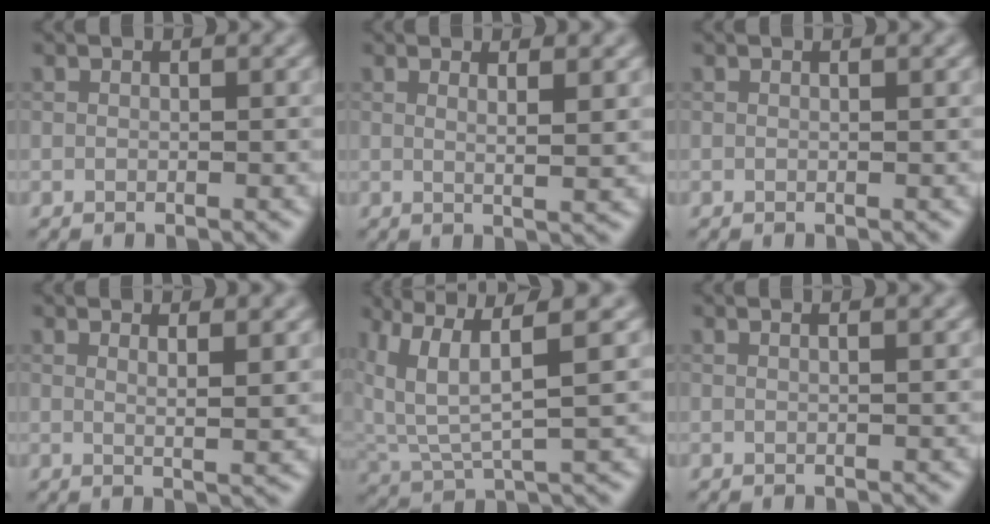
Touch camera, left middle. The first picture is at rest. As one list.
[{"total": 2.6, "force": [0.9, 0.7, 2.3], "torque": [-0.027, 0.004, 0.009]}, {"total": 0.6, "force": [0.3, 0.3, 0.5], "torque": [-0.001, 0.000, -0.001]}, {"total": 2.7, "force": [1.2, 0.7, 2.3], "torque": [-0.025, 0.002, 0.016]}, {"total": 5.7, "force": [2.6, 1.7, 4.8], "torque": [-0.111, -0.003, 0.062]}, {"total": 2.5, "force": [1.0, 1.3, 1.9], "torque": [0.000, 0.012, -0.014]}]